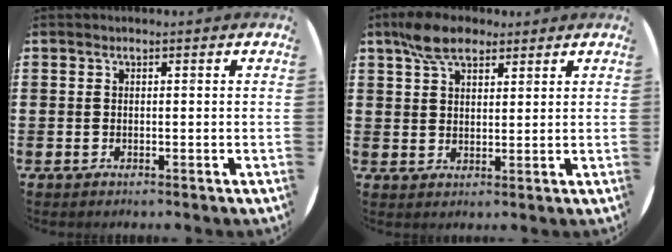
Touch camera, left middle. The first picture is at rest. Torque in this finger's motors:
{"motor_torque": [0.59, -0.47, -0.03, -0.05]}